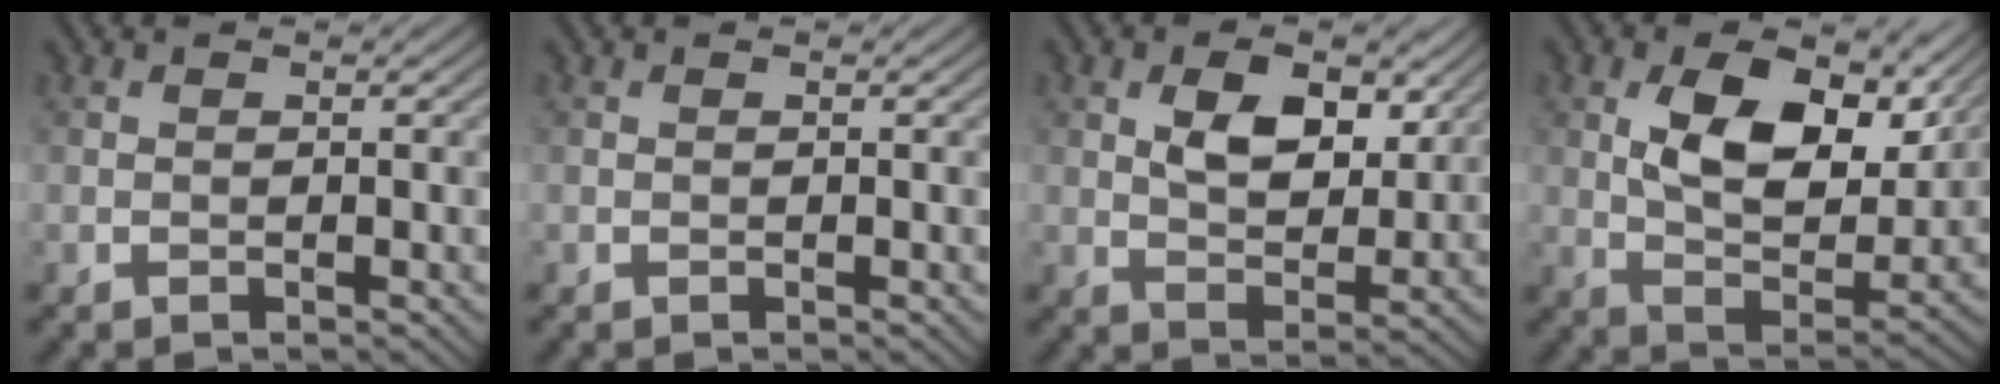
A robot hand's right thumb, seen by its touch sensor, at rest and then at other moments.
{"total": 0.0}
{"total": 7.3, "force": [2.9, 4.2, 5.3], "torque": [-0.095, -0.011, 0.048]}
{"total": 13.3, "force": [4.4, 7.5, 10.1], "torque": [-0.178, -0.013, 0.085]}